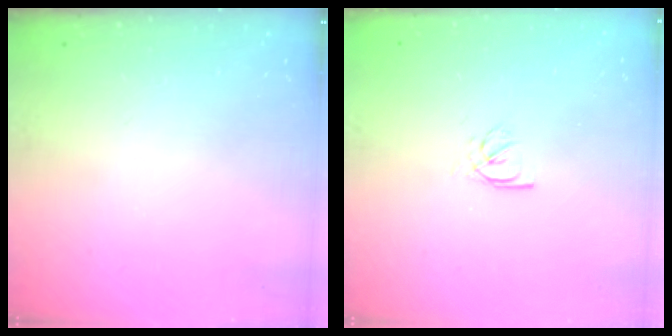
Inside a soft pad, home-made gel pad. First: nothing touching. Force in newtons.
{"total": 2.0, "press": 2.0, "slide": 0.4}